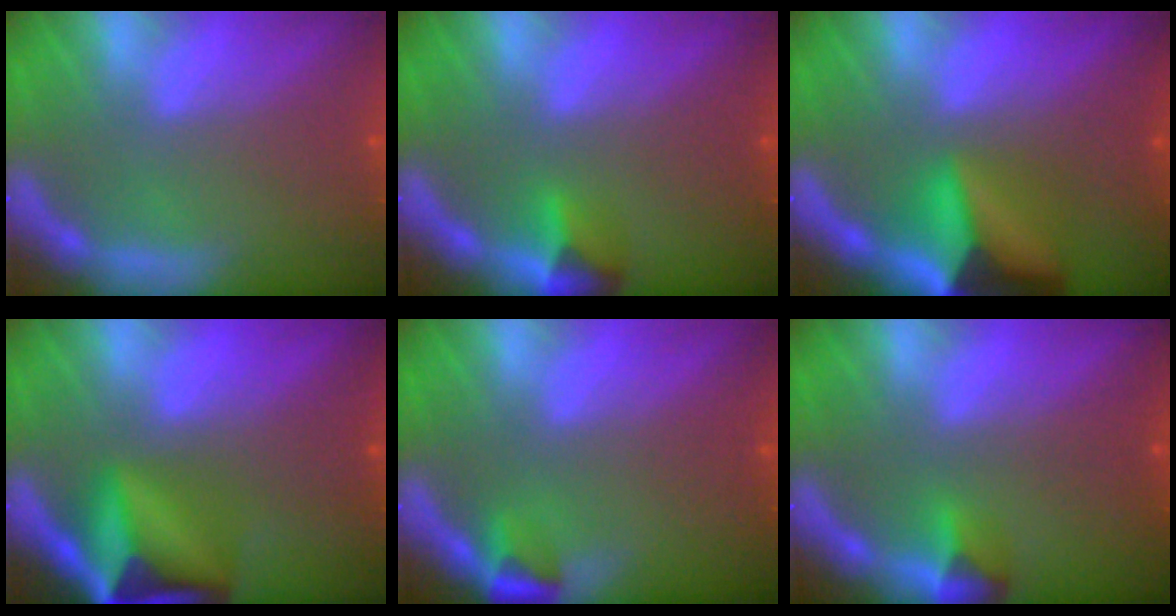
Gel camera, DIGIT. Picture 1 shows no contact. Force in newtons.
{"total": 2.4}
{"total": 9.0}
{"total": 10.0}
{"total": 1.9}
{"total": 1.9}